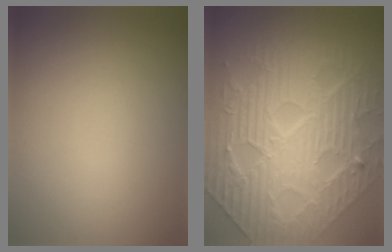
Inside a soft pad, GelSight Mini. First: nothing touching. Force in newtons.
{"total": 10.1, "press": 7.6, "slide": 6.6}